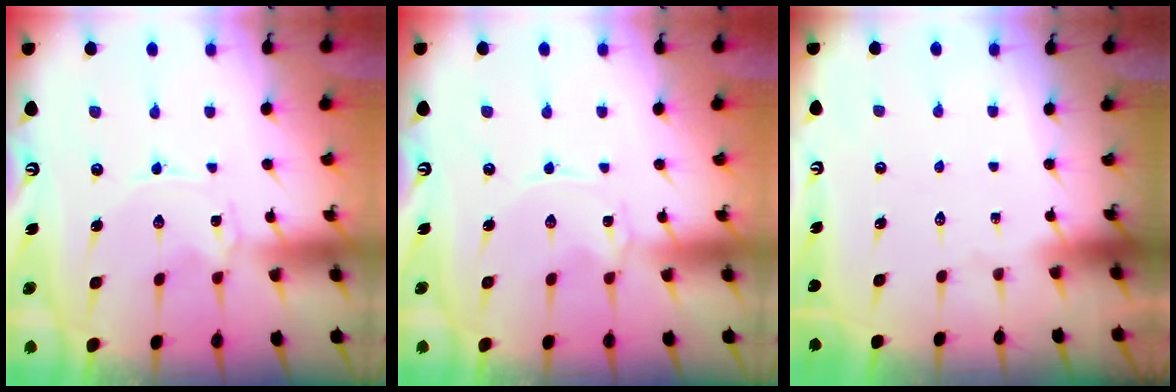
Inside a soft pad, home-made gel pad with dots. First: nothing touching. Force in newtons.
{"total": 0.0}
{"total": 0.0}